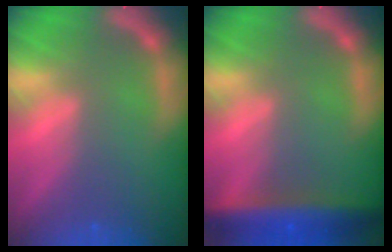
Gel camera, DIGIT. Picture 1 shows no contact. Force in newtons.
{"total": 6.9}